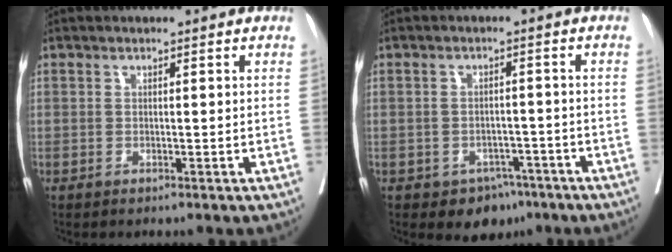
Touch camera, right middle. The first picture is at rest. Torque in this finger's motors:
{"motor_torque": [0.50, -0.48, 0.02, 0.01]}